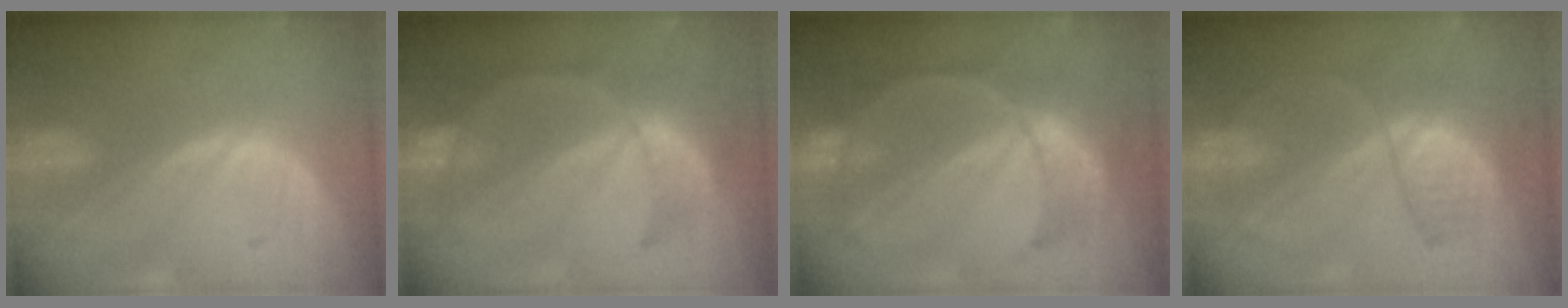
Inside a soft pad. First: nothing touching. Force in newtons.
{"total": 7.9, "press": 6.9, "slide": 3.9}
{"total": 7.3, "press": 7.3, "slide": 0.2}
{"total": 6.8, "press": 6.0, "slide": 3.3}